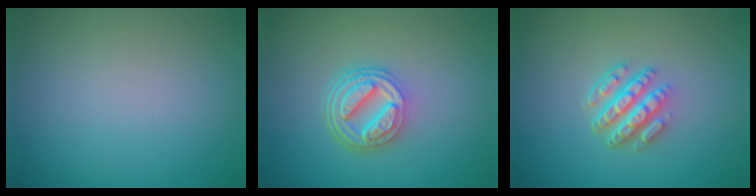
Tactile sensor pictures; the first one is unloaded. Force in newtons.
{"total": 5.2, "press": 3.9, "slide": 3.4}
{"total": 4.6, "press": 3.3, "slide": 3.1}